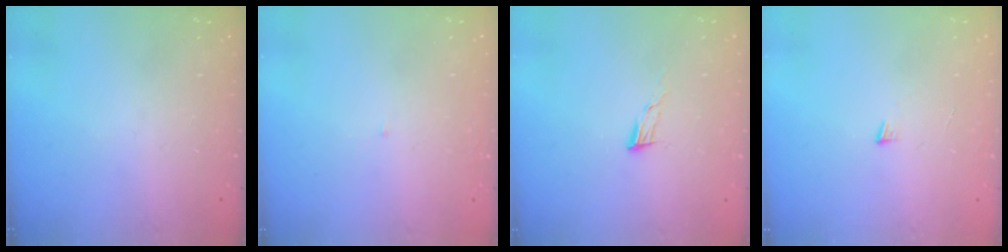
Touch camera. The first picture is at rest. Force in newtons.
{"total": 2.0, "press": 2.0, "slide": 0.2}
{"total": 6.6, "press": 6.6, "slide": 1.0}
{"total": 3.0, "press": 3.0, "slide": 0.3}